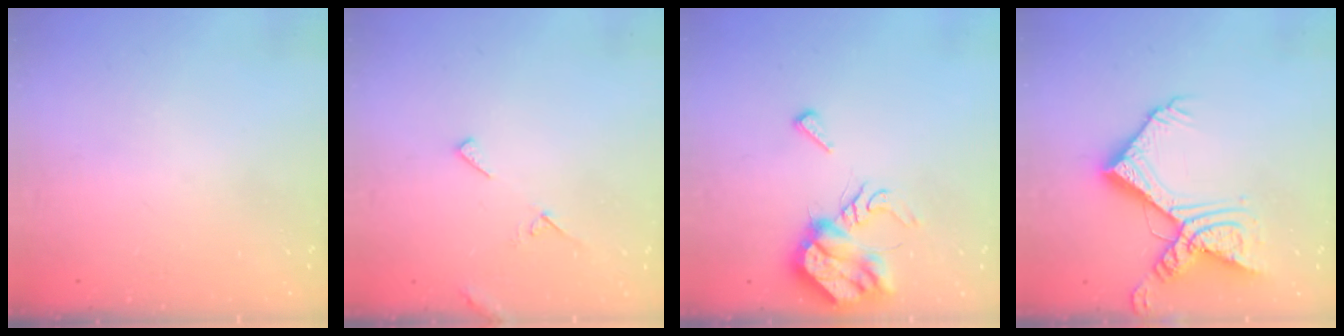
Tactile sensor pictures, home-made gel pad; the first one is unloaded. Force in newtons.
{"total": 5.3, "press": 5.3, "slide": 0.5}
{"total": 9.3, "press": 9.3, "slide": 0.7}
{"total": 16.3, "press": 16.2, "slide": 2.0}